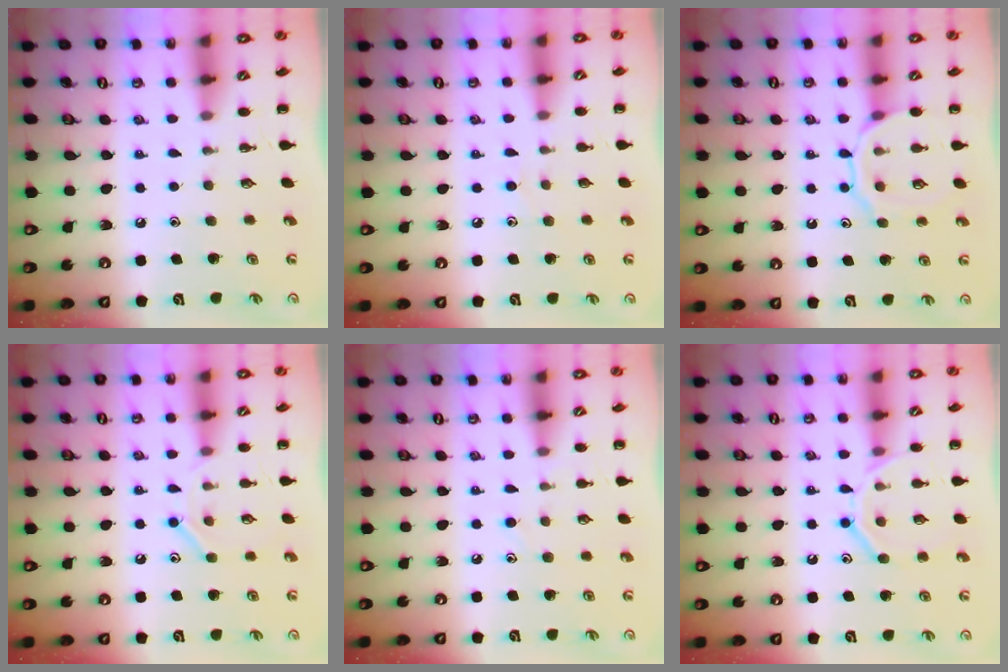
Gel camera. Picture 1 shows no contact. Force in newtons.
{"total": 5.0, "press": 4.6, "slide": 1.8}
{"total": 11.1, "press": 11.0, "slide": 0.8}
{"total": 8.4, "press": 8.4, "slide": 0.6}
{"total": 7.1, "press": 6.6, "slide": 2.4}
{"total": 11.6, "press": 11.5, "slide": 1.4}